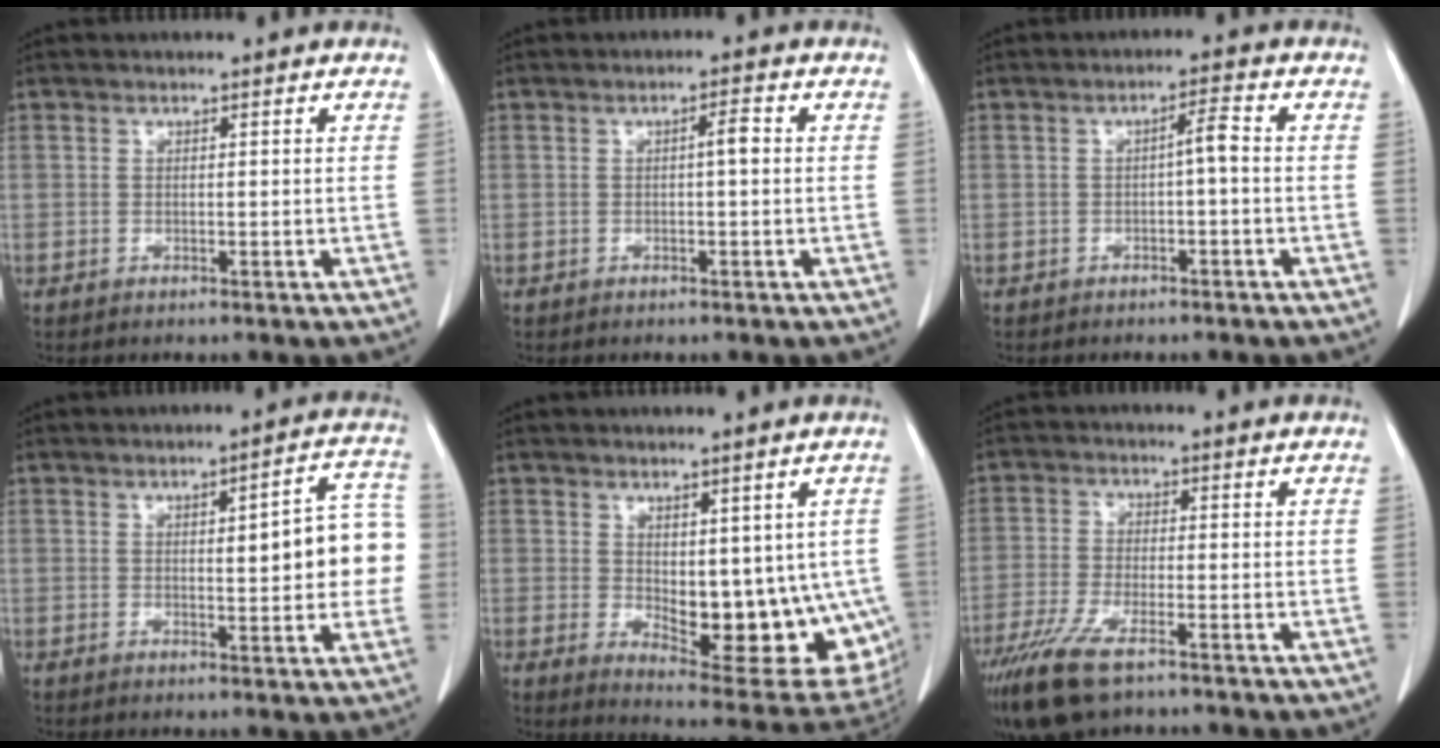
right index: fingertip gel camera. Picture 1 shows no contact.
{"total": 2.0, "force": [0.1, 0.2, 2.0], "torque": [-0.031, 0.004, 0.001]}
{"total": 2.6, "force": [-0.3, 0.2, 2.5], "torque": [-0.038, 0.005, -0.007]}
{"total": 10.5, "force": [0.4, 2.8, 10.1], "torque": [-0.113, 0.025, 0.004]}
{"total": 15.6, "force": [-1.4, 6.9, 13.9], "torque": [-0.149, -0.011, 0.005]}
{"total": 10.0, "force": [-7.0, 2.7, 6.6], "torque": [-0.127, -0.023, -0.121]}